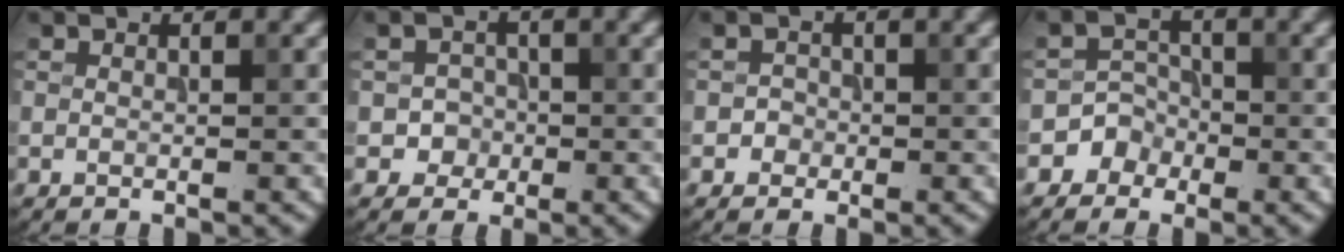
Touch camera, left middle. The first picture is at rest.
{"total": 1.8, "force": [-0.5, 1.7, 0.3], "torque": [0.010, 0.002, -0.007]}
{"total": 1.0, "force": [-0.3, 1.0, 0.0], "torque": [0.011, 0.001, -0.007]}
{"total": 2.5, "force": [-1.4, 2.0, 0.0], "torque": [0.027, 0.015, -0.032]}